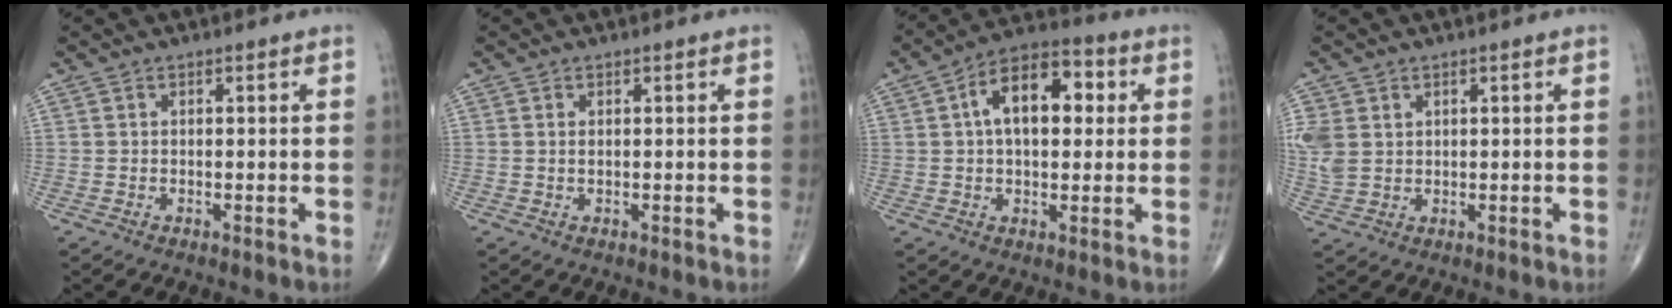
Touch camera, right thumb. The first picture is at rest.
{"total": 0.6, "force": [0.2, 0.2, 0.5], "torque": [-0.012, 0.000, 0.005]}
{"total": 13.3, "force": [2.7, 7.5, 10.7], "torque": [-0.151, 0.024, 0.034]}
{"total": 6.1, "force": [1.6, 4.7, 3.5], "torque": [-0.085, 0.000, 0.040]}